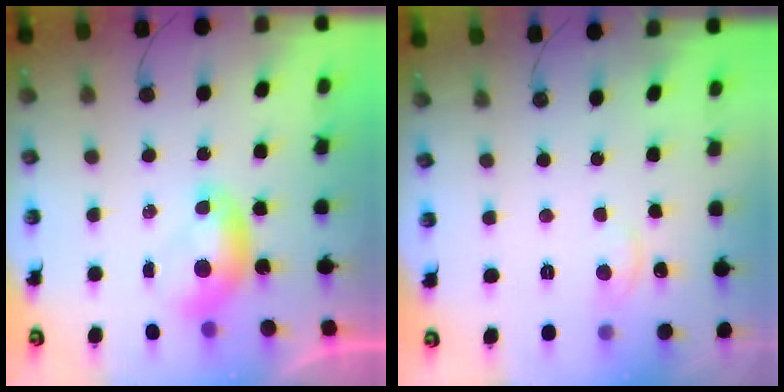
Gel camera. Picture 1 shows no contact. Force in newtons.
{"total": 1.1, "press": 0.8, "slide": 0.7}